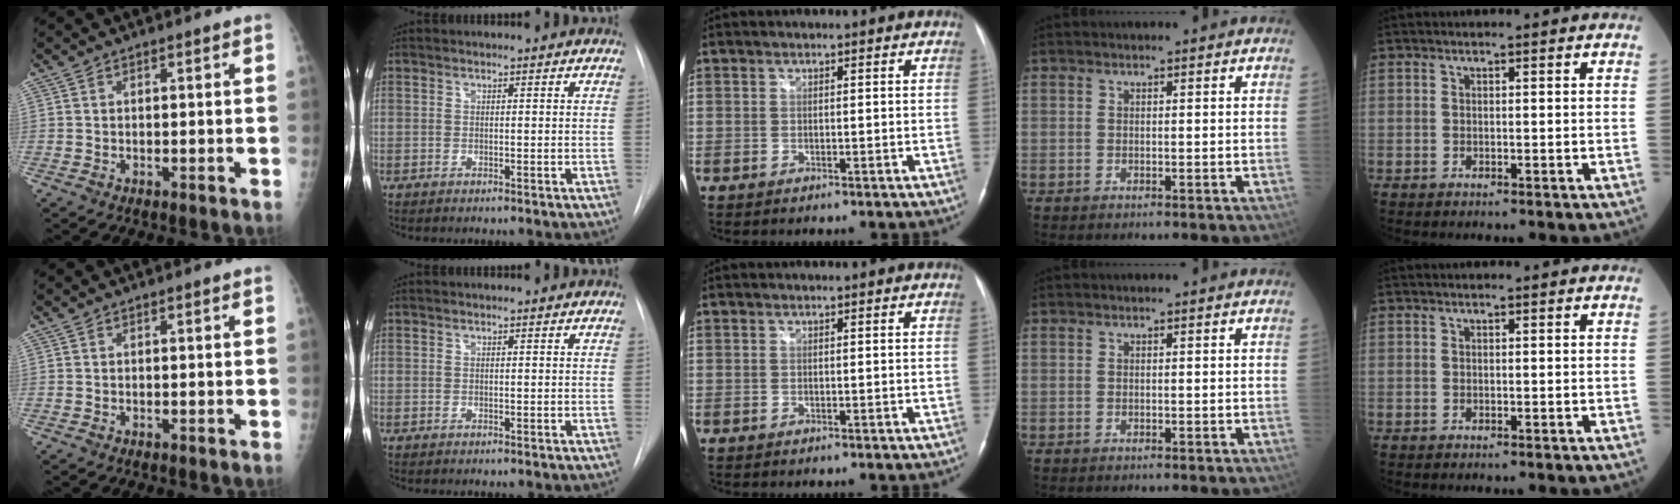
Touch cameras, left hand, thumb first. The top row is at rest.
{}